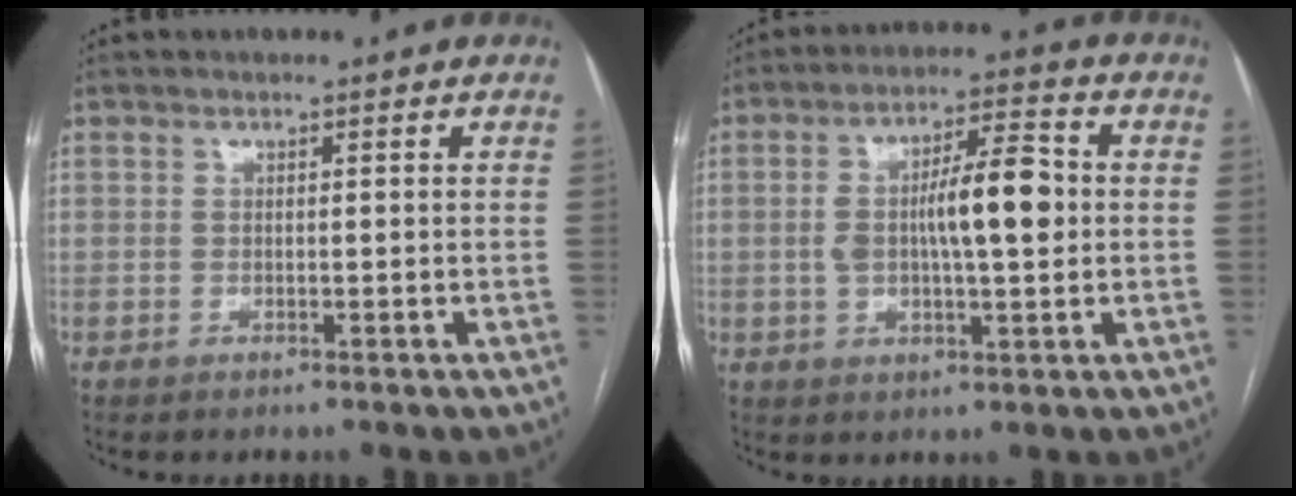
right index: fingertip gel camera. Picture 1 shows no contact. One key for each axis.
{"total": 10.8, "fx": 0.4, "fy": 2.8, "fz": 10.5, "tx": -0.185, "ty": 0.022, "tz": 0.007}